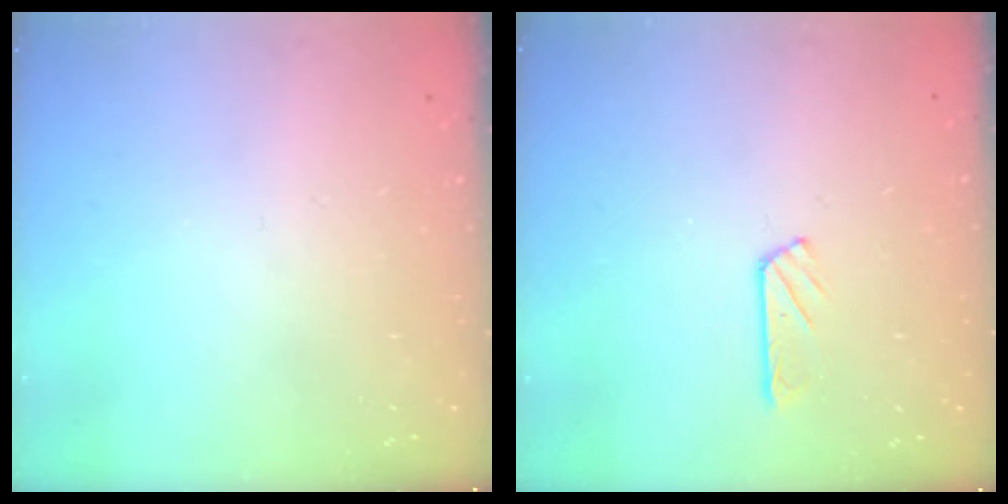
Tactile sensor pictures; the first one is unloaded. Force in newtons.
{"total": 2.9, "press": 2.9, "slide": 0.3}